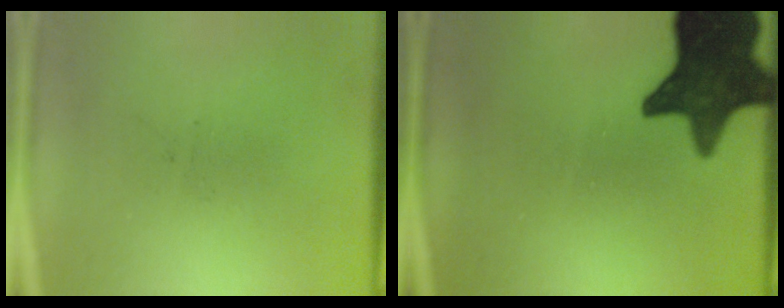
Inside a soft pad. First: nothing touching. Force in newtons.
{"total": 14.8}